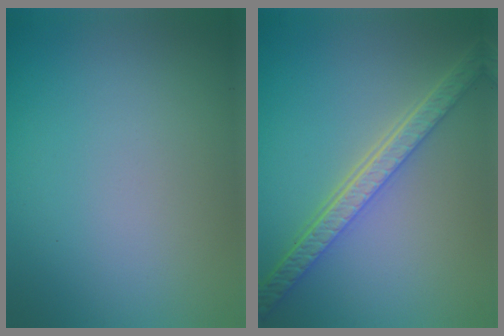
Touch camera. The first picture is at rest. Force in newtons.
{"total": 5.6, "press": 4.4, "slide": 3.5}